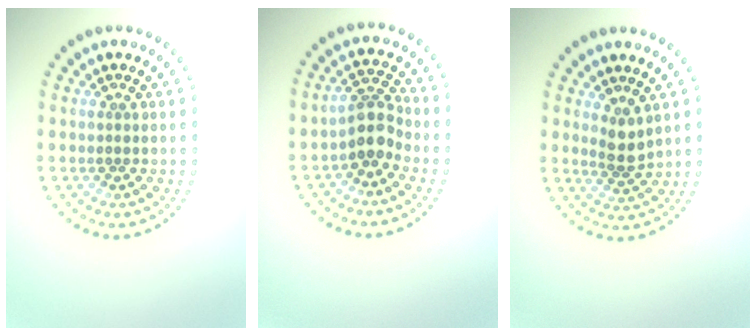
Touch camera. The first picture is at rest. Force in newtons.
{"total": 2.8, "press": 2.3, "slide": 1.7}
{"total": 2.0, "press": 1.6, "slide": 1.2}